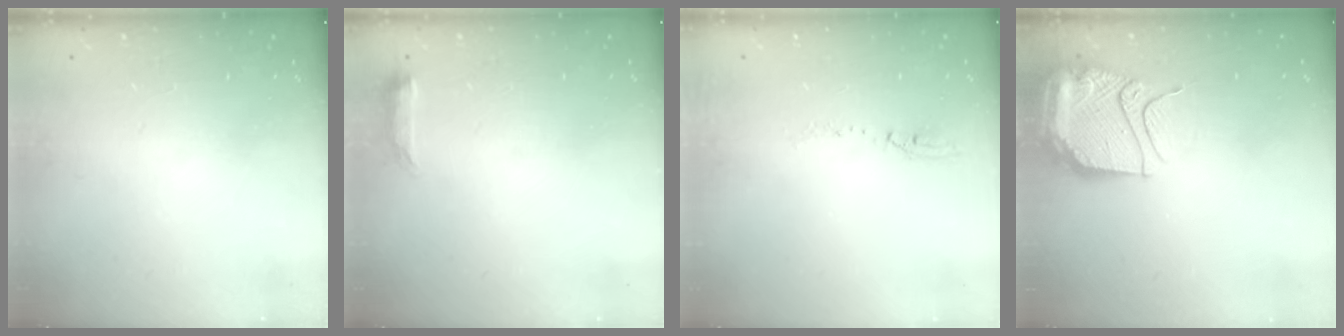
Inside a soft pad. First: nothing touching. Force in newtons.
{"total": 6.6, "press": 6.6, "slide": 0.6}
{"total": 5.7, "press": 5.7, "slide": 0.7}
{"total": 14.2, "press": 14.2, "slide": 1.4}